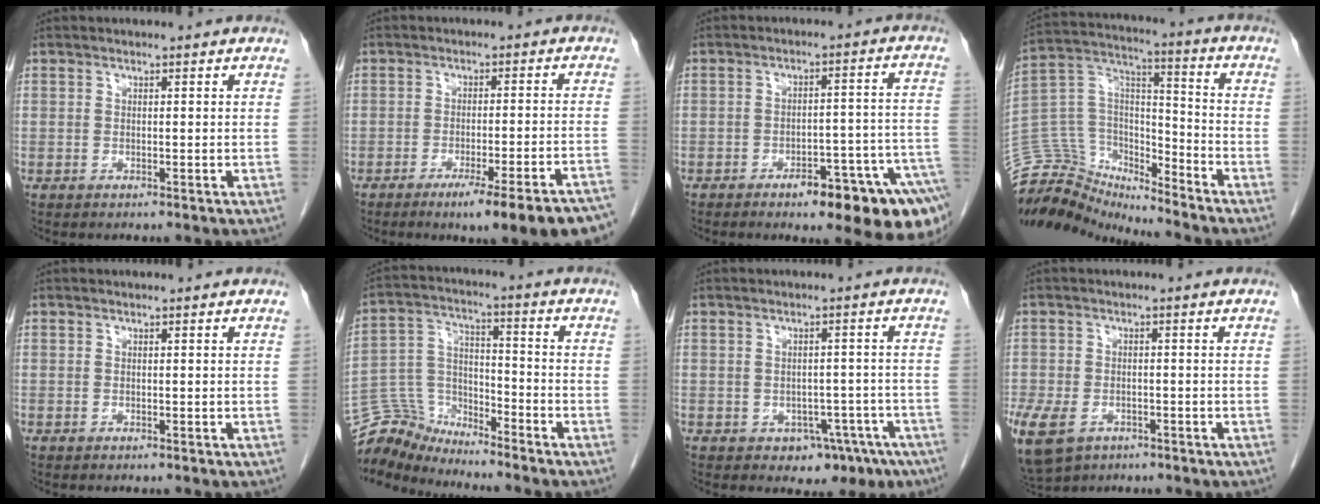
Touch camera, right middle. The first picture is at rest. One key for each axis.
{"total": 15.2, "fx": -11.6, "fy": 0.1, "fz": 9.8, "tx": -0.069, "ty": -0.001, "tz": -0.156}
{"total": 14.6, "fx": -9.3, "fy": 2.4, "fz": 11.1, "tx": -0.050, "ty": 0.033, "tz": -0.117}
{"total": 14.8, "fx": -14.5, "fy": 2.7, "fz": 0.7, "tx": -0.015, "ty": 0.072, "tz": -0.263}
{"total": 0.0}
{"total": 8.5, "fx": -8.3, "fy": 0.9, "fz": -1.0, "tx": 0.010, "ty": 0.029, "tz": -0.165}
{"total": 7.9, "fx": -5.1, "fy": 5.0, "fz": 3.5, "tx": -0.012, "ty": 0.015, "tz": -0.064}
{"total": 14.7, "fx": -7.4, "fy": 10.1, "fz": 7.6, "tx": -0.225, "ty": -0.018, "tz": -0.109}